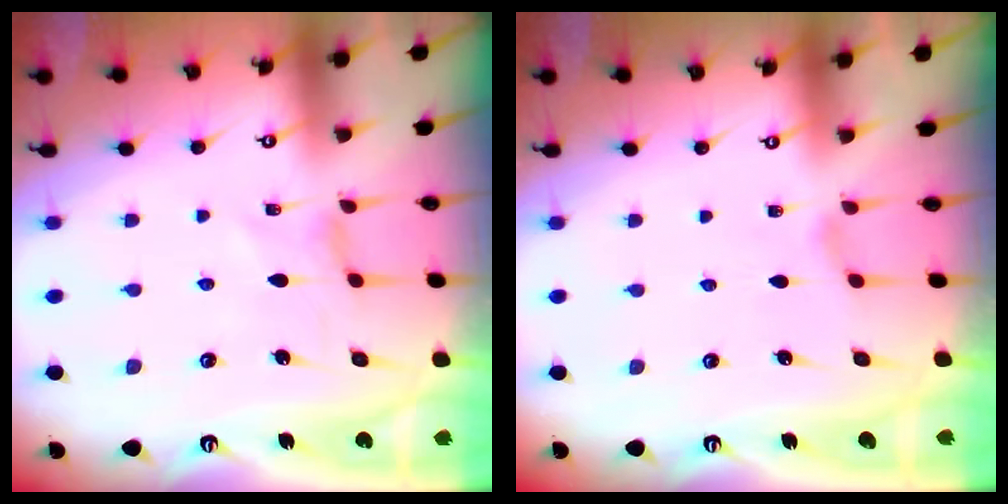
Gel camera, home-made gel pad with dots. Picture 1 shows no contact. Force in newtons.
{"total": 1.0, "press": 1.0, "slide": 0.2}